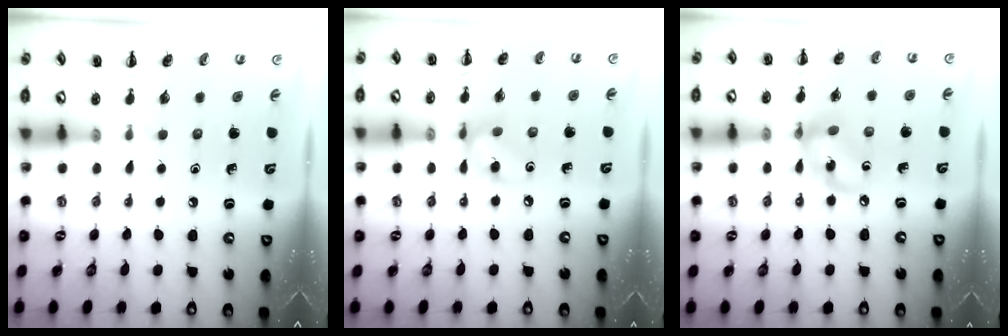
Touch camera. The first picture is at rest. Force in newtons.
{"total": 7.4, "press": 7.4, "slide": 0.4}
{"total": 9.4, "press": 9.3, "slide": 1.4}